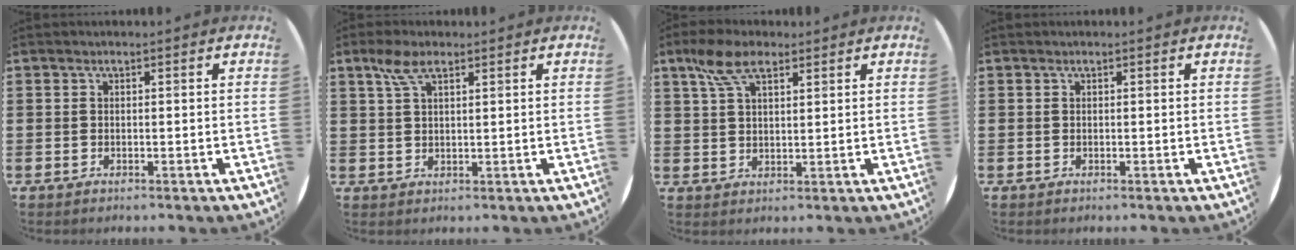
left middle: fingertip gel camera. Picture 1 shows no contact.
{"total": 4.2, "force": [2.5, 1.6, 2.9], "torque": [-0.064, 0.009, 0.044]}
{"total": 6.4, "force": [4.0, 2.9, 4.1], "torque": [-0.089, 0.007, 0.073]}
{"total": 0.0}